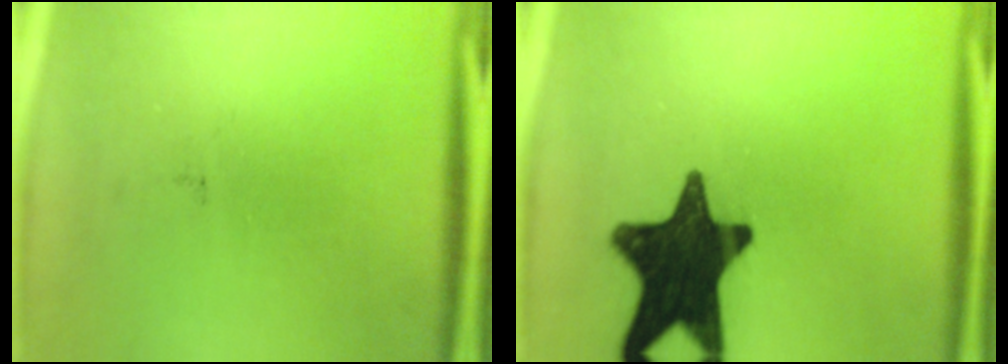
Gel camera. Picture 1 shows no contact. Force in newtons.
{"total": 17.7}